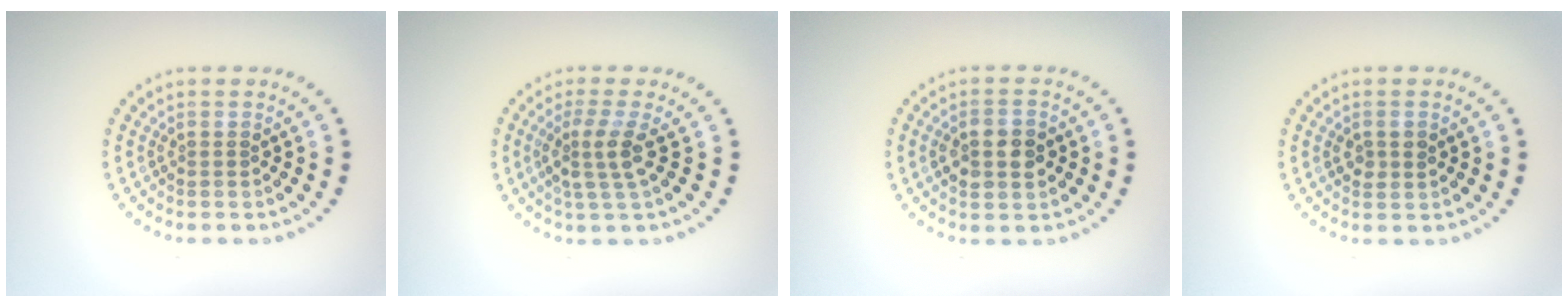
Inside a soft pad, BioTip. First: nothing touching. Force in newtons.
{"total": 2.8, "press": 2.1, "slide": 1.8}
{"total": 3.8, "press": 3.7, "slide": 0.3}
{"total": 1.5, "press": 1.5, "slide": 0.2}